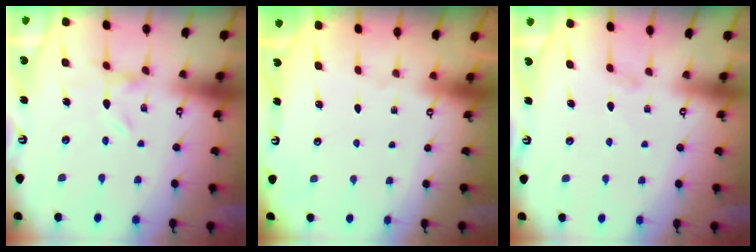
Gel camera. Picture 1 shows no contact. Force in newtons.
{"total": 0.0}
{"total": 0.5, "press": 0.4, "slide": 0.2}